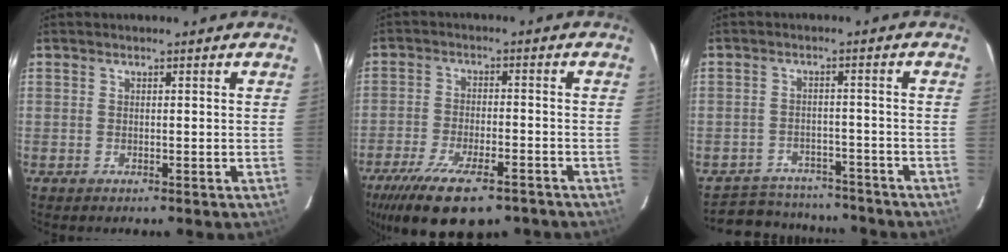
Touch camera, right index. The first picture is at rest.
{"total": 16.7, "force": [-11.7, 5.8, 10.4], "torque": [-0.217, -0.043, -0.187]}
{"total": 13.6, "force": [-11.9, 5.5, 3.4], "torque": [-0.090, 0.020, -0.155]}